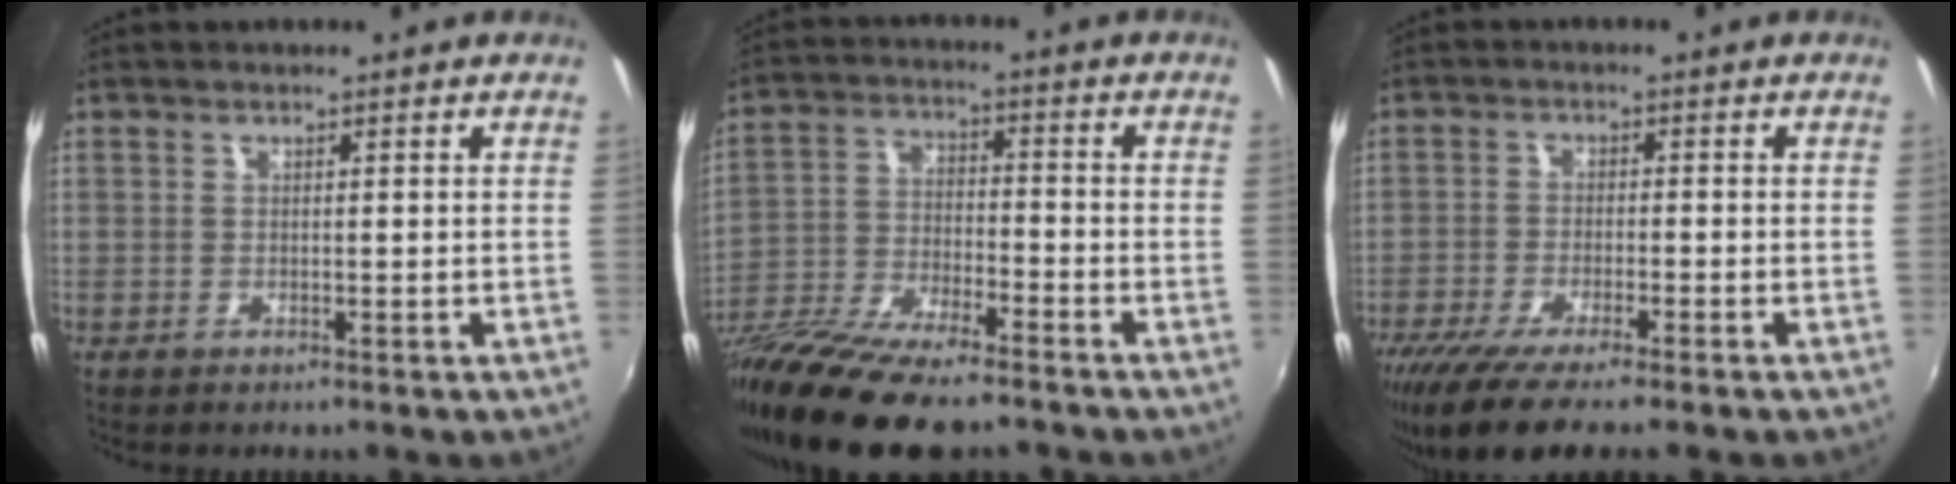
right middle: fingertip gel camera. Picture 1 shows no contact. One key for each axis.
{"total": 17.3, "fx": -13.9, "fy": 3.2, "fz": 9.9, "tx": -0.200, "ty": -0.040, "tz": -0.252}
{"total": 10.6, "fx": -8.2, "fy": 0.8, "fz": 6.7, "tx": -0.143, "ty": -0.043, "tz": -0.144}